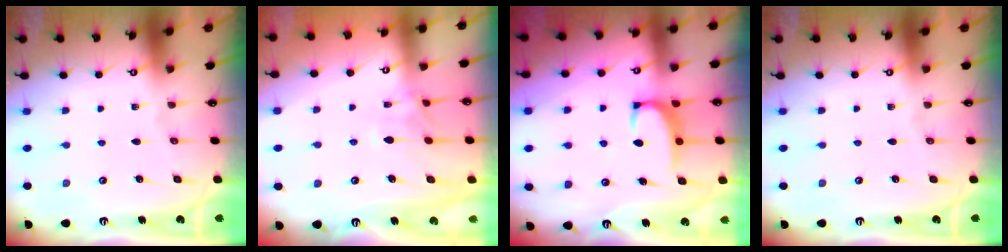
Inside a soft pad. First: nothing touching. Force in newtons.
{"total": 1.1, "press": 0.4, "slide": 1.0}
{"total": 2.3, "press": 2.3, "slide": 0.6}
{"total": 0.0}